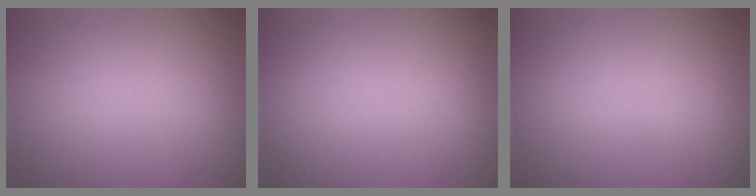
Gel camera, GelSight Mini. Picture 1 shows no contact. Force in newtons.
{"total": 0.0}
{"total": 0.0}